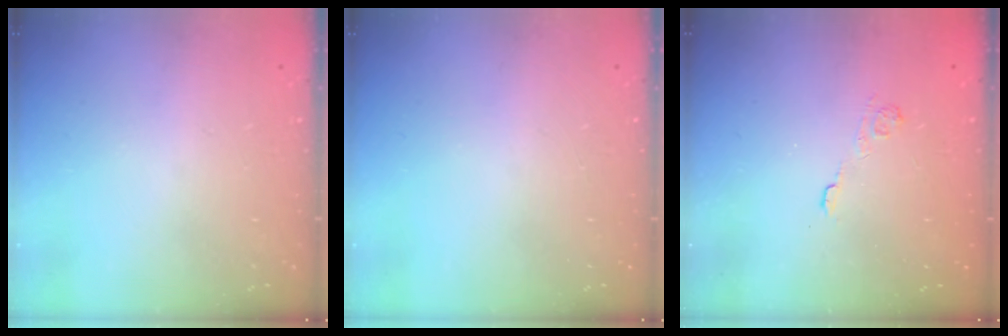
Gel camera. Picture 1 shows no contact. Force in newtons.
{"total": 0.0}
{"total": 2.5, "press": 2.1, "slide": 1.4}